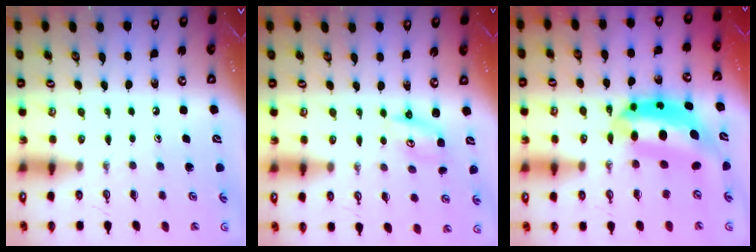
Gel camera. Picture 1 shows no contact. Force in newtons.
{"total": 2.6, "press": 2.6, "slide": 0.2}
{"total": 9.4, "press": 9.4, "slide": 0.9}